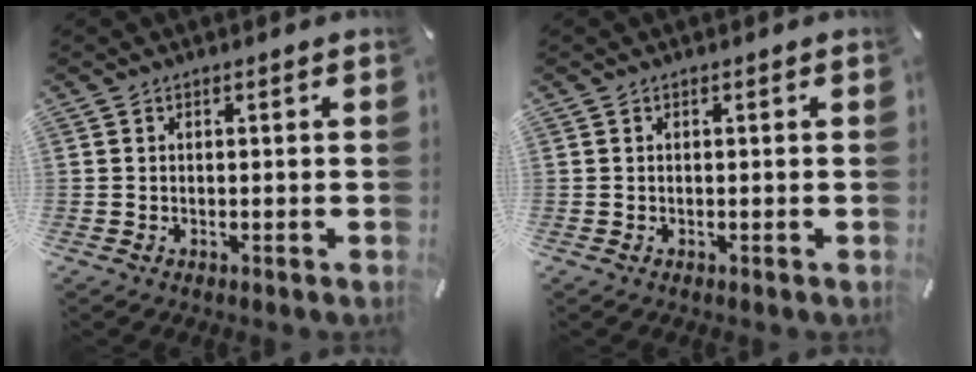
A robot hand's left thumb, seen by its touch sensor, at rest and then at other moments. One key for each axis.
{"total": 0.0}